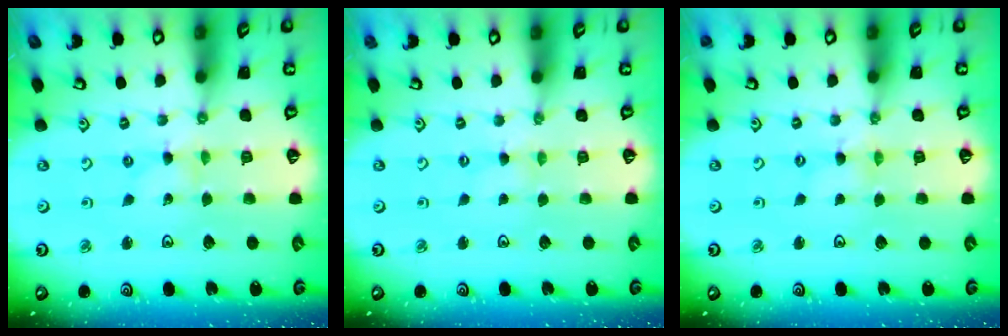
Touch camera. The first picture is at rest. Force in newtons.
{"total": 0.7, "press": 0.7, "slide": 0.2}
{"total": 0.8, "press": 0.8, "slide": 0.2}